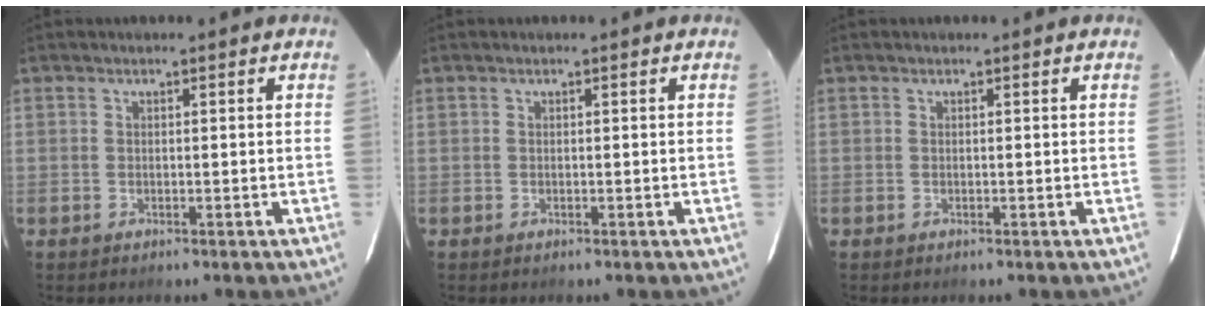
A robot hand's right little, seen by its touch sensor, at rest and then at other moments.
{"total": 0.0}
{"total": 0.0}